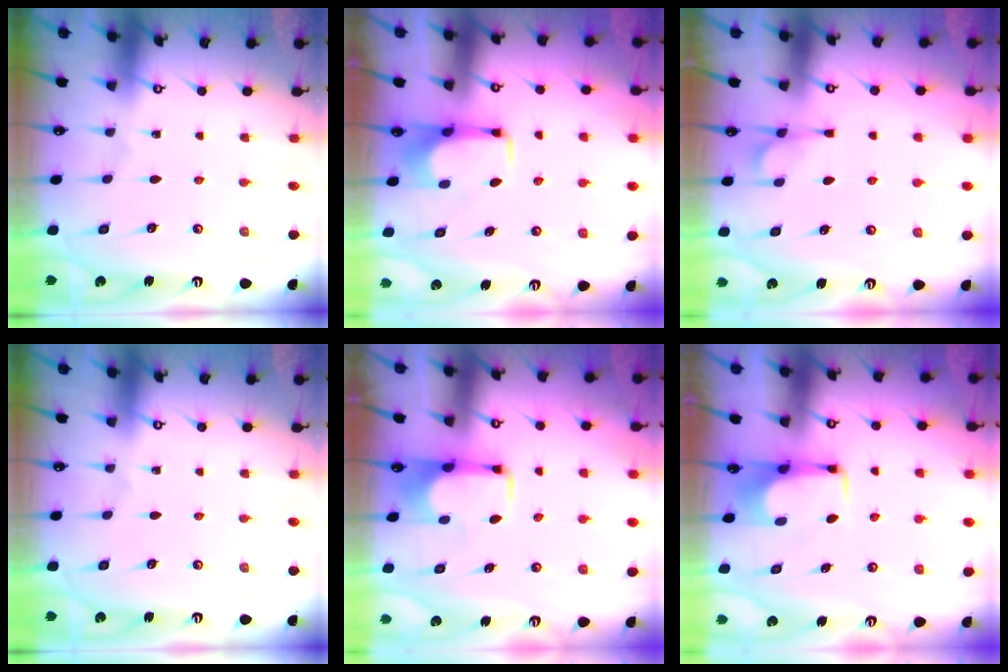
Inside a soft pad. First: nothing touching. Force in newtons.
{"total": 1.7, "press": 1.6, "slide": 0.5}
{"total": 1.6, "press": 1.0, "slide": 1.2}
{"total": 0.0}
{"total": 2.0, "press": 2.0, "slide": 0.4}
{"total": 1.9, "press": 1.8, "slide": 0.6}